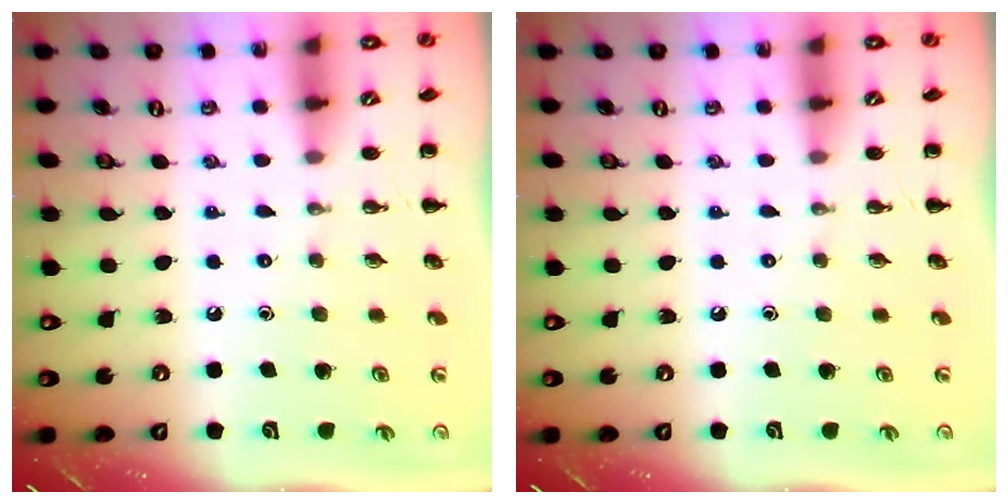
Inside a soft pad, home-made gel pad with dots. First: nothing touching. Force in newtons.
{"total": 0.0}